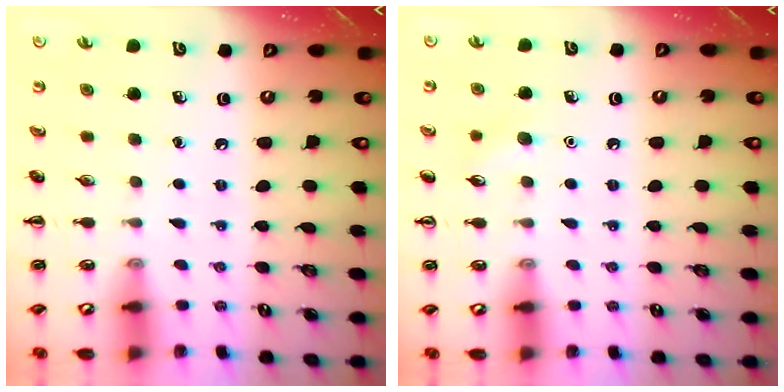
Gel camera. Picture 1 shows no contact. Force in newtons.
{"total": 5.4, "press": 5.2, "slide": 1.1}